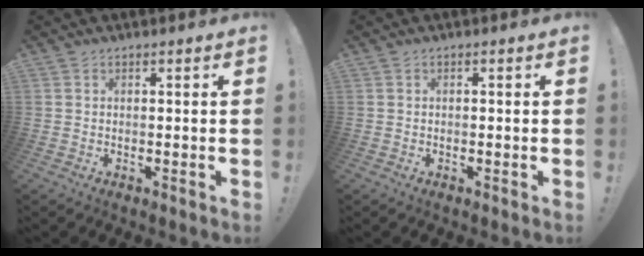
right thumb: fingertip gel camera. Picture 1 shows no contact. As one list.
[{"total": 0.5, "force": [-0.5, 0.1, 0.2], "torque": [-0.008, 0.002, -0.009]}]